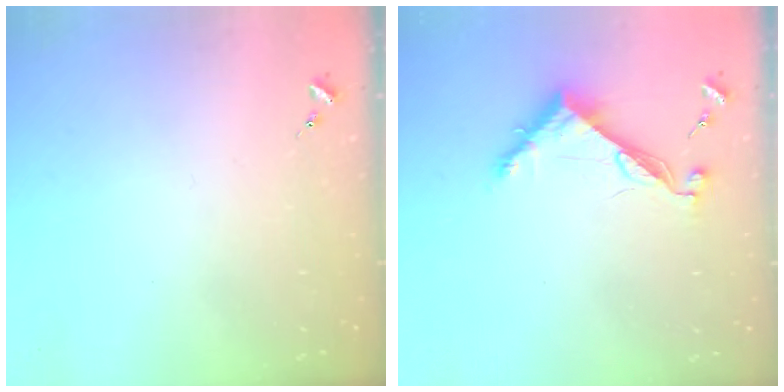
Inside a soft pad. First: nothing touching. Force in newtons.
{"total": 8.2, "press": 8.2, "slide": 0.2}